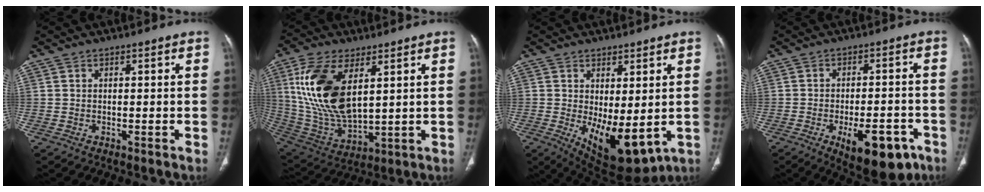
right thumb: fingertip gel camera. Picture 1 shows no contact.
{"total": 18.9, "force": [5.7, 9.4, 15.3], "torque": [-0.305, -0.026, 0.121]}
{"total": 11.7, "force": [-1.2, 5.3, 10.4], "torque": [-0.150, -0.021, 0.005]}
{"total": 13.1, "force": [-6.3, 5.9, 9.9], "torque": [-0.116, 0.021, -0.079]}